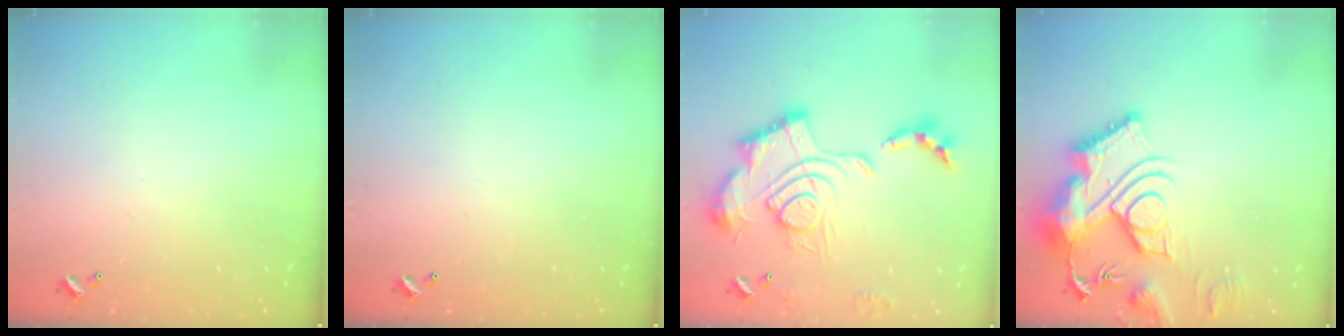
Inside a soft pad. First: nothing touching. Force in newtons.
{"total": 0.0}
{"total": 2.5, "press": 1.9, "slide": 1.7}
{"total": 18.5, "press": 18.4, "slide": 1.9}